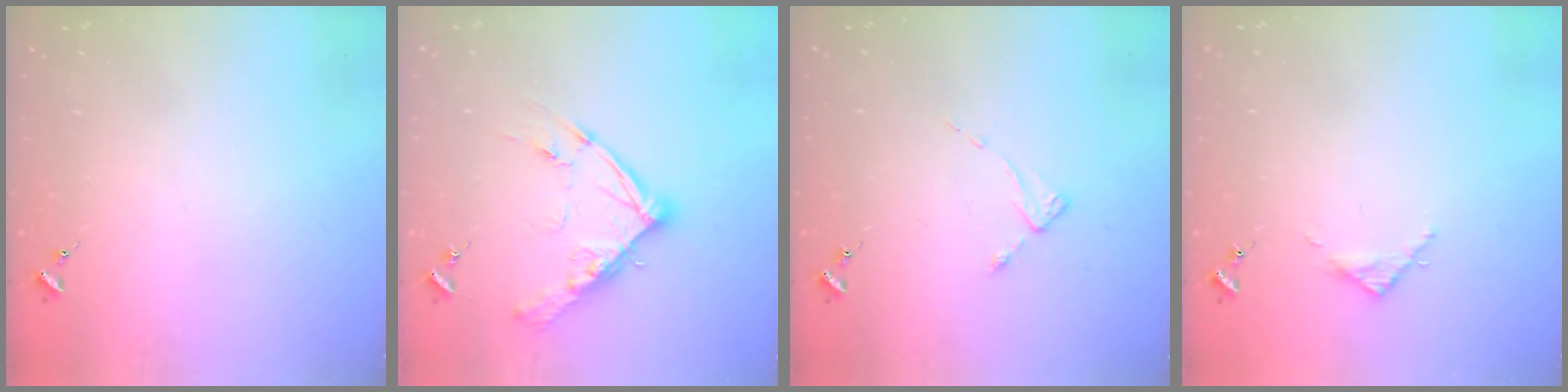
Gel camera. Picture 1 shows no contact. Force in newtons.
{"total": 13.3, "press": 13.2, "slide": 1.2}
{"total": 2.1, "press": 2.0, "slide": 0.4}
{"total": 2.8, "press": 2.8, "slide": 0.4}